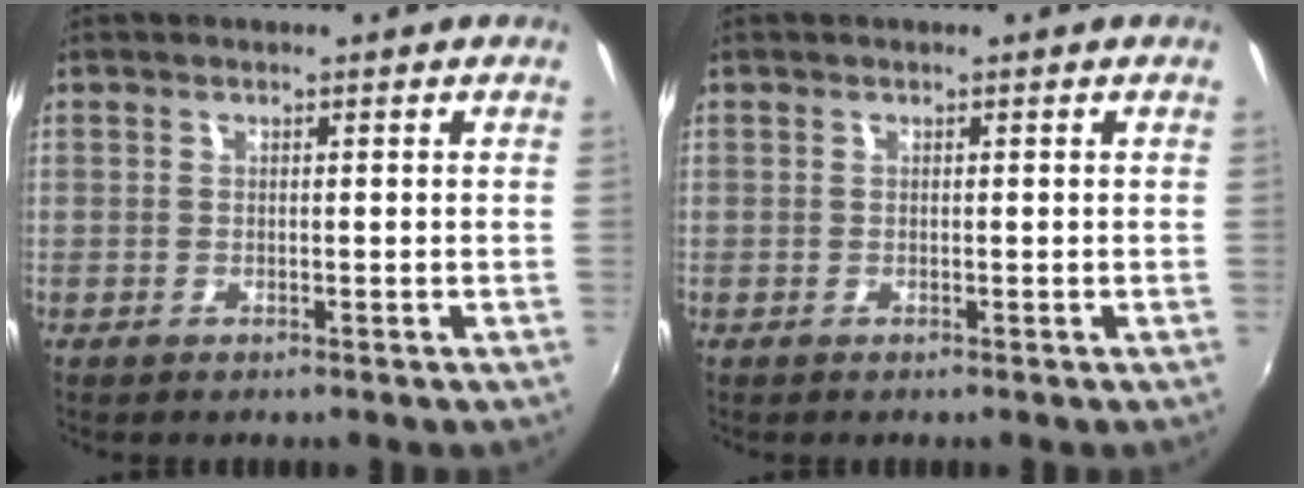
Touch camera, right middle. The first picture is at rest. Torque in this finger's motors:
{"motor_torque": [-0.01, 0.00, 0.00, 0.00]}